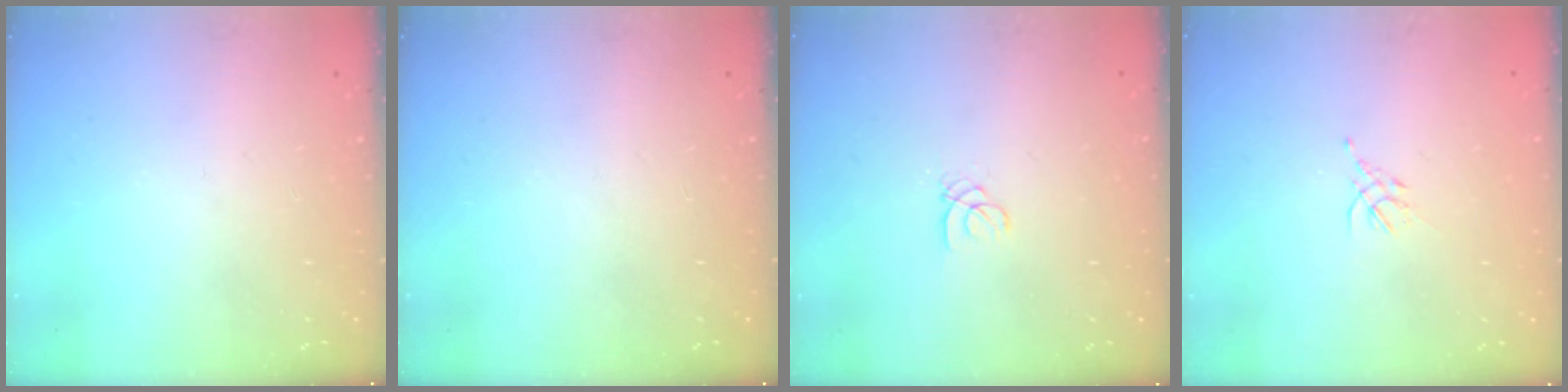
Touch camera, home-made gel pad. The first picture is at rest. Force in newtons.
{"total": 0.0}
{"total": 1.4, "press": 1.4, "slide": 0.1}
{"total": 1.5, "press": 1.4, "slide": 0.6}